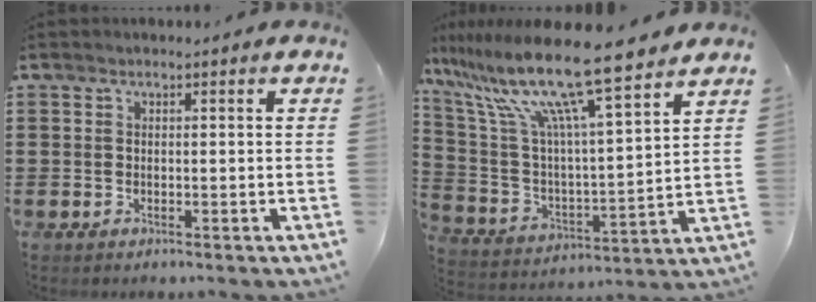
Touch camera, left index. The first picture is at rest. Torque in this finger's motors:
{"motor_torque": [1.09, 0.27, 1.05, 0.21]}